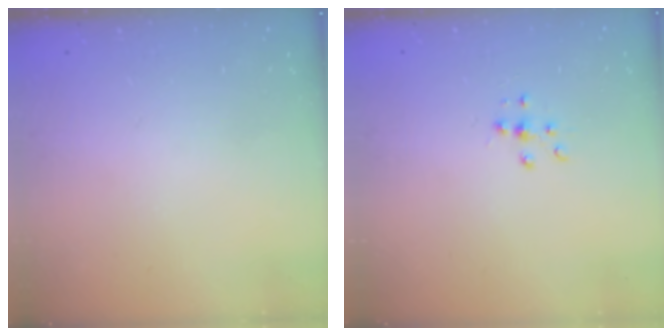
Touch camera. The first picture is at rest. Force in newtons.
{"total": 7.2, "press": 7.1, "slide": 0.7}